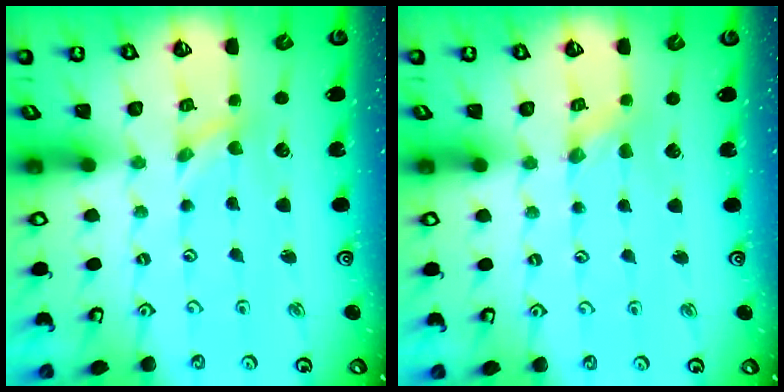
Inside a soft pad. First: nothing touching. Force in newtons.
{"total": 0.0}